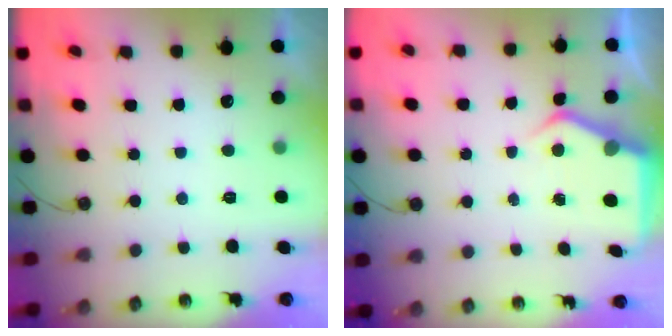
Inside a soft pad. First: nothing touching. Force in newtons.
{"total": 4.9, "press": 4.9, "slide": 0.2}